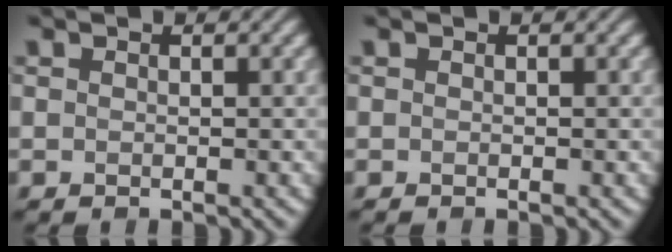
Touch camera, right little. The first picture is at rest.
{"total": 0.0}